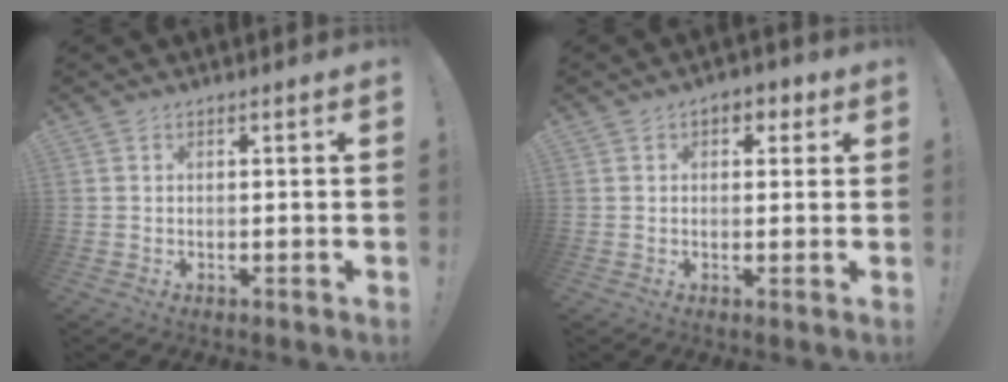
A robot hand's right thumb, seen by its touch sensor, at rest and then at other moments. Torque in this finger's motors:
{"motor_torque": [0.43, 0.65, 0.34, 0.31, -0.01]}